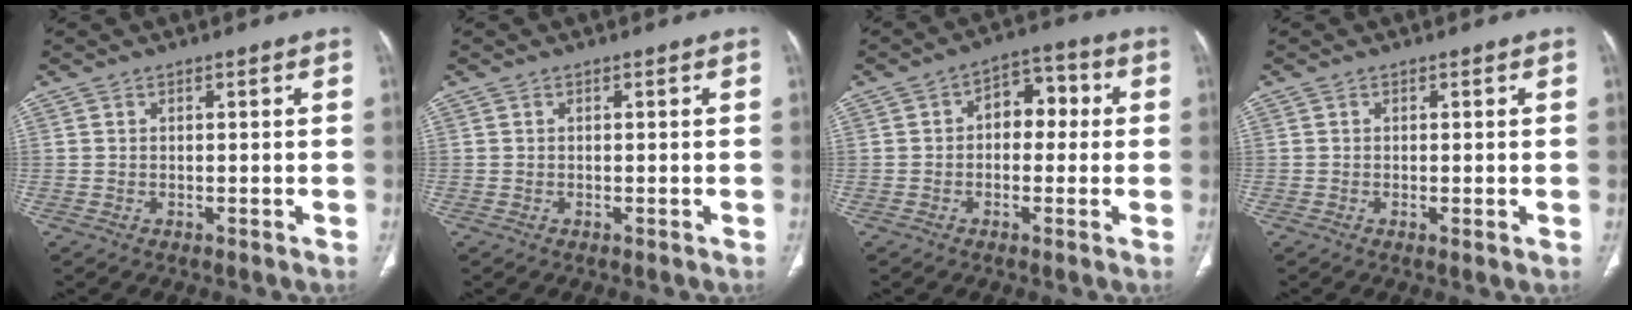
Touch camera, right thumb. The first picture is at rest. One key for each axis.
{"total": 0.0}
{"total": 7.7, "fx": 0.5, "fy": 5.2, "fz": 5.6, "tx": -0.045, "ty": 0.030, "tz": -0.002}
{"total": 1.0, "fx": -0.2, "fy": 0.2, "fz": 0.9, "tx": -0.023, "ty": -0.005, "tz": -0.004}